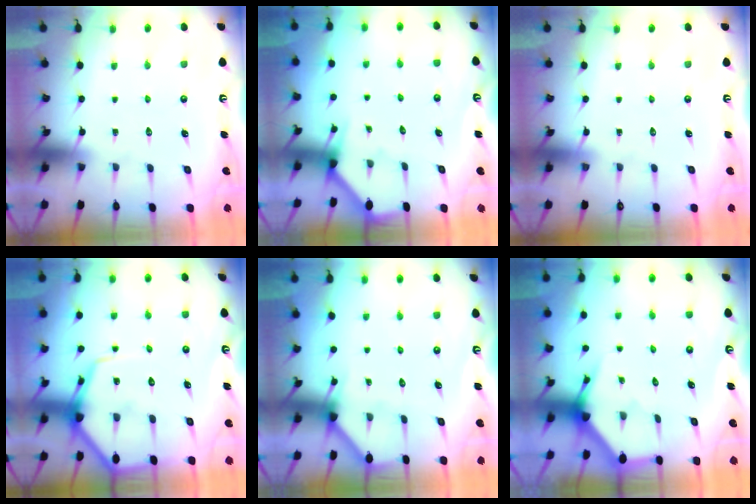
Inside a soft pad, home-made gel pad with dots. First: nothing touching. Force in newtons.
{"total": 1.9, "press": 1.9, "slide": 0.1}
{"total": 0.0}
{"total": 9.2, "press": 9.2, "slide": 0.9}
{"total": 2.9, "press": 2.9, "slide": 0.3}
{"total": 3.5, "press": 3.5, "slide": 0.3}